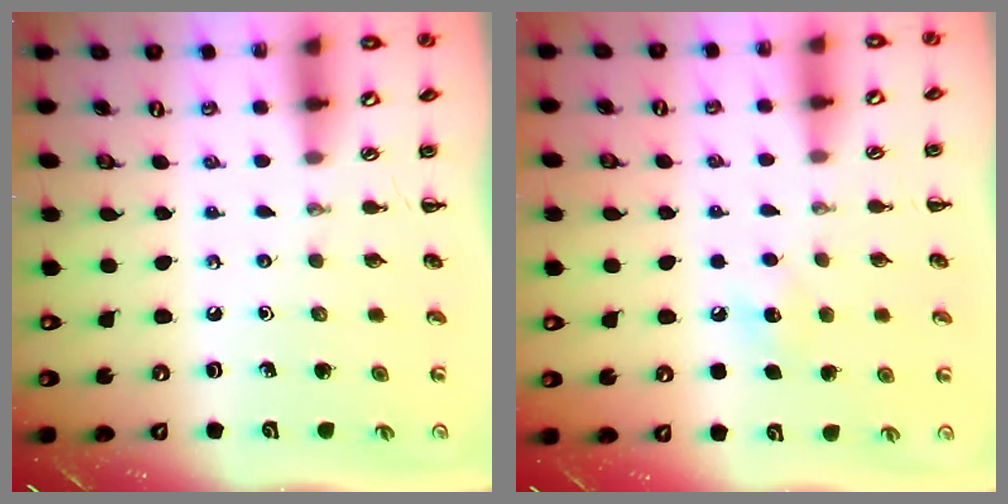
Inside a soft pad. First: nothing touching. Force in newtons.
{"total": 7.4, "press": 7.2, "slide": 2.0}